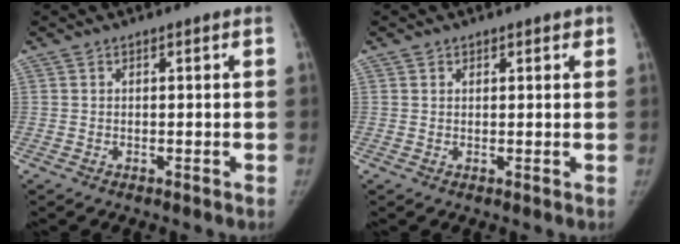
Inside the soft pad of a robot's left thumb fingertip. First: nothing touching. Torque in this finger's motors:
{"motor_torque": [-0.66, -0.08, -0.13, 0.05, -0.01]}